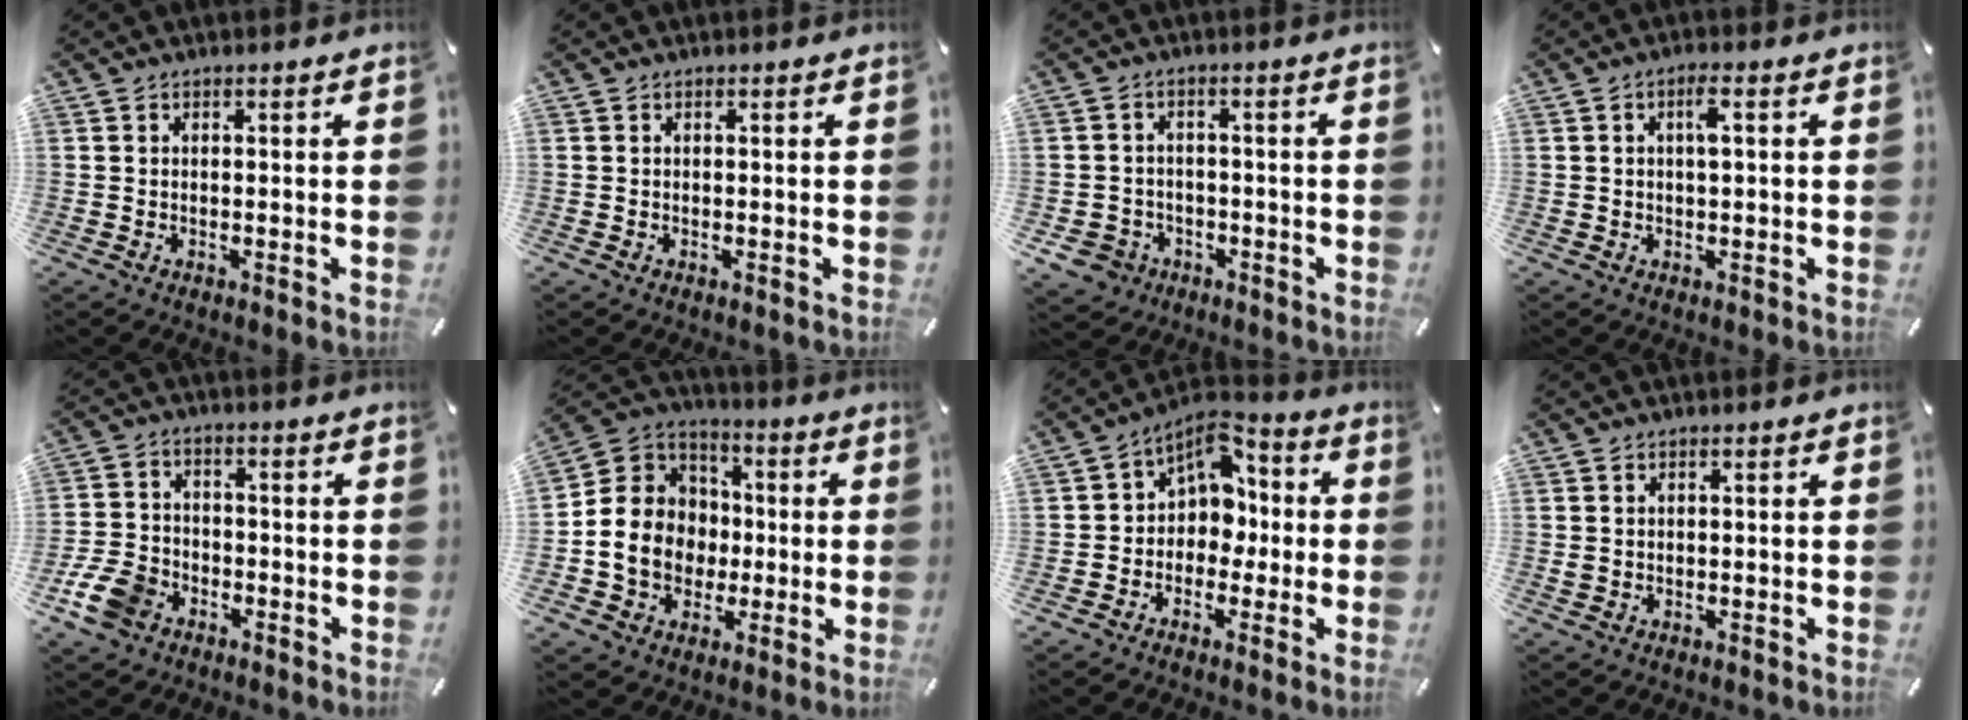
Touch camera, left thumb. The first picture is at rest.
{"total": 0.0}
{"total": 6.3, "force": [-2.8, 5.4, 1.7], "torque": [-0.056, 0.018, -0.053]}
{"total": 3.4, "force": [0.8, 1.1, 3.1], "torque": [-0.054, 0.003, 0.009]}
{"total": 9.1, "force": [-4.7, 6.6, 4.3], "torque": [-0.099, 0.026, -0.087]}
{"total": 13.7, "force": [-2.8, 12.5, 4.8], "torque": [-0.107, 0.021, -0.046]}
{"total": 8.6, "force": [1.7, 7.4, 4.1], "torque": [-0.067, -0.011, 0.033]}
{"total": 0.9, "force": [0.3, 0.8, 0.3], "torque": [-0.006, 0.004, 0.005]}